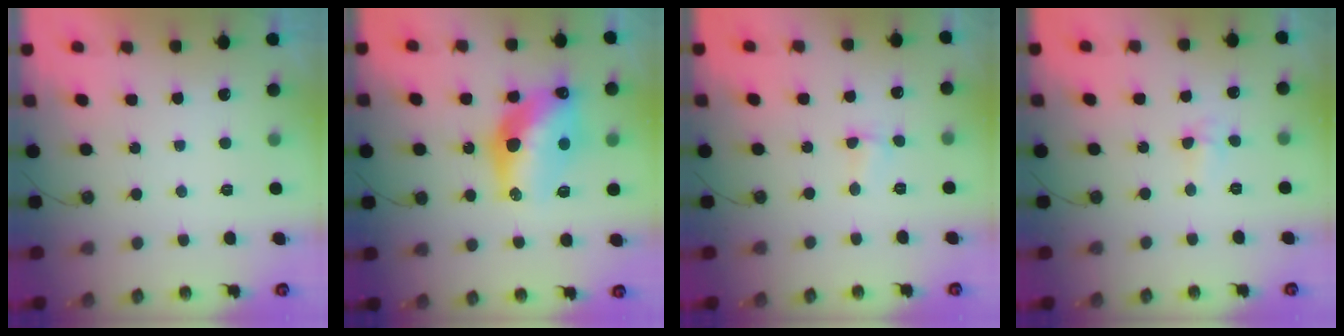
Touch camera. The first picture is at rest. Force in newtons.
{"total": 16.5, "press": 16.4, "slide": 1.3}
{"total": 2.0, "press": 1.9, "slide": 0.5}
{"total": 5.0, "press": 3.8, "slide": 3.3}